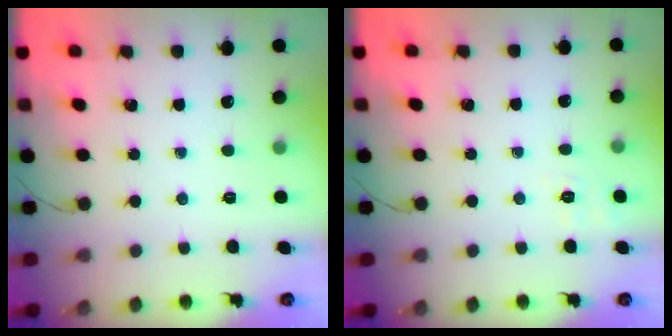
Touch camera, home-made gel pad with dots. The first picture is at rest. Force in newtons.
{"total": 1.9, "press": 0.4, "slide": 1.9}